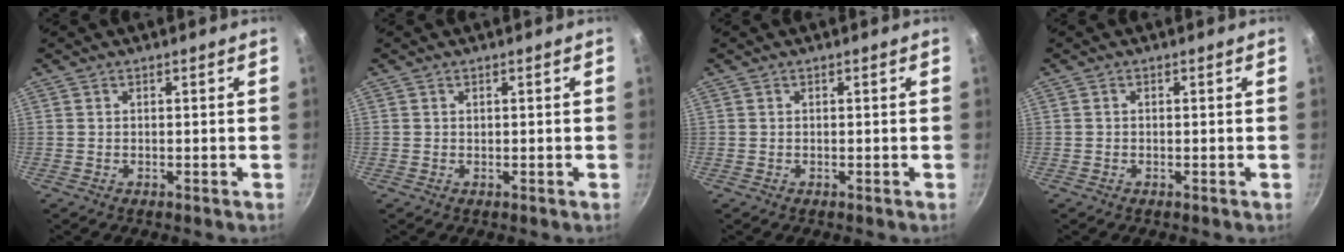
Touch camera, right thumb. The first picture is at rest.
{"total": 0.0}
{"total": 0.0}
{"total": 0.0}